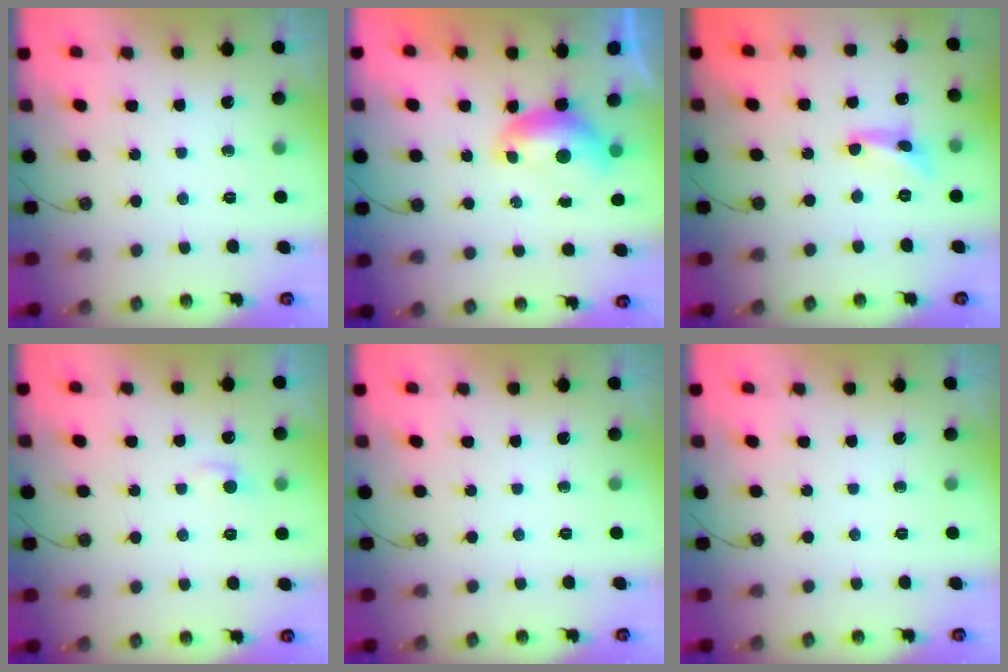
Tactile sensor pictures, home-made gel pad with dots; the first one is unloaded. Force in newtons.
{"total": 0.0}
{"total": 2.1, "press": 2.1, "slide": 0.3}
{"total": 1.3, "press": 1.2, "slide": 0.5}
{"total": 0.0}
{"total": 0.0}